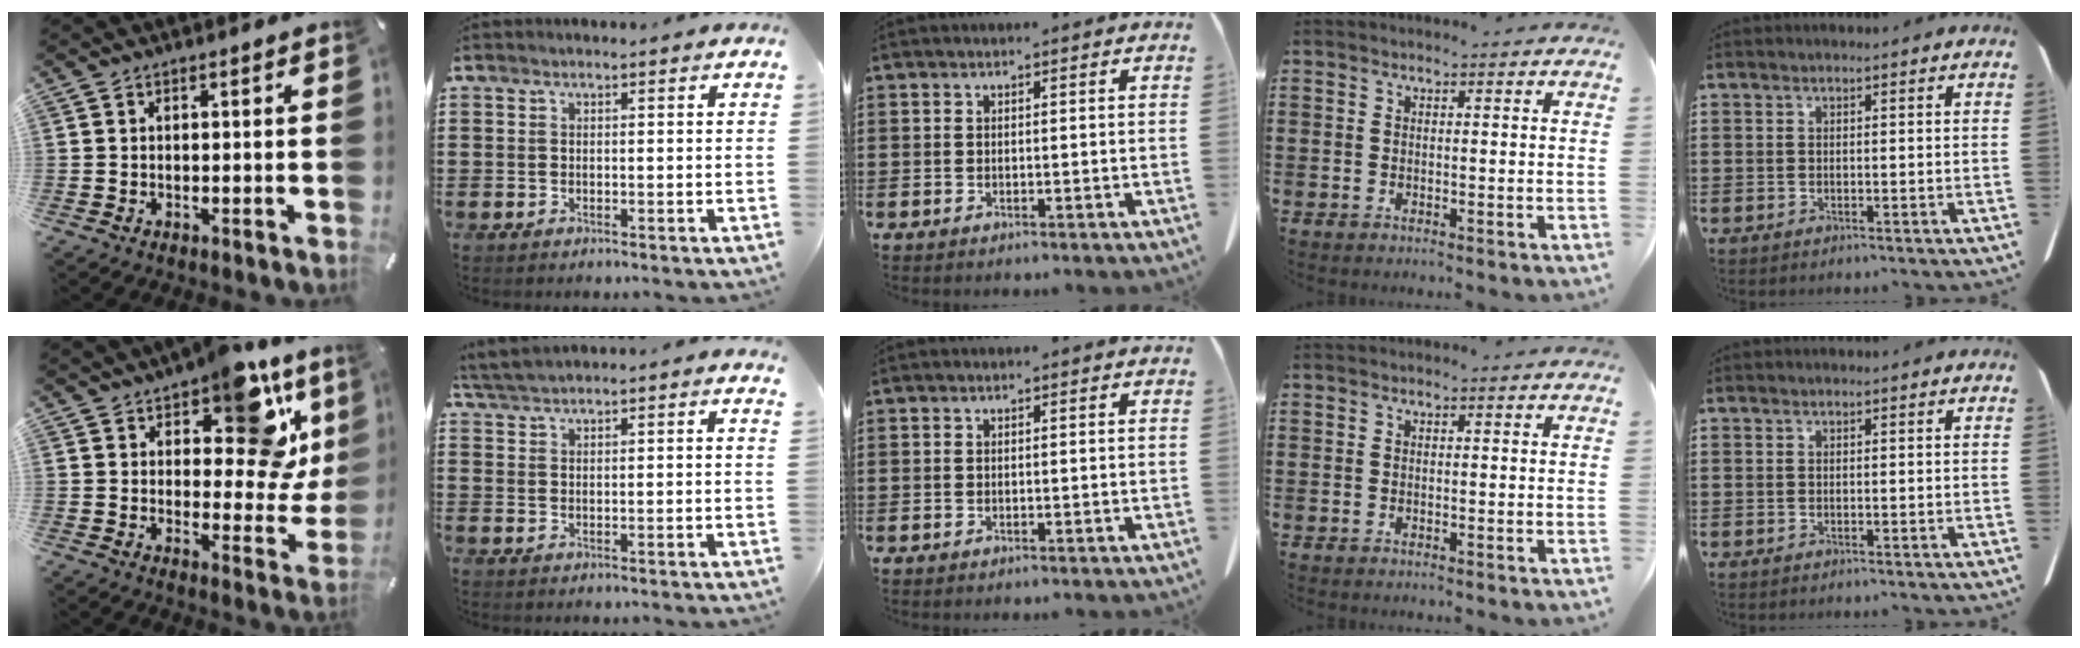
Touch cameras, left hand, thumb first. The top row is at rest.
{"thumb": {"total": 15.8, "force": [9.2, 7.8, 10.2], "torque": [-0.131, -0.063, 0.154]}, "index": {"total": 4.4, "force": [4.2, -0.4, 1.1], "torque": [-0.037, -0.008, 0.079]}}